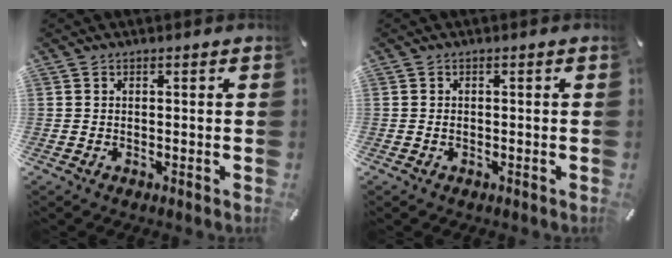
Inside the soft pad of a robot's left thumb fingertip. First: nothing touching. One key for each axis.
{"total": 0.8, "fx": -0.3, "fy": 0.6, "fz": 0.5, "tx": -0.011, "ty": 0.002, "tz": -0.007}